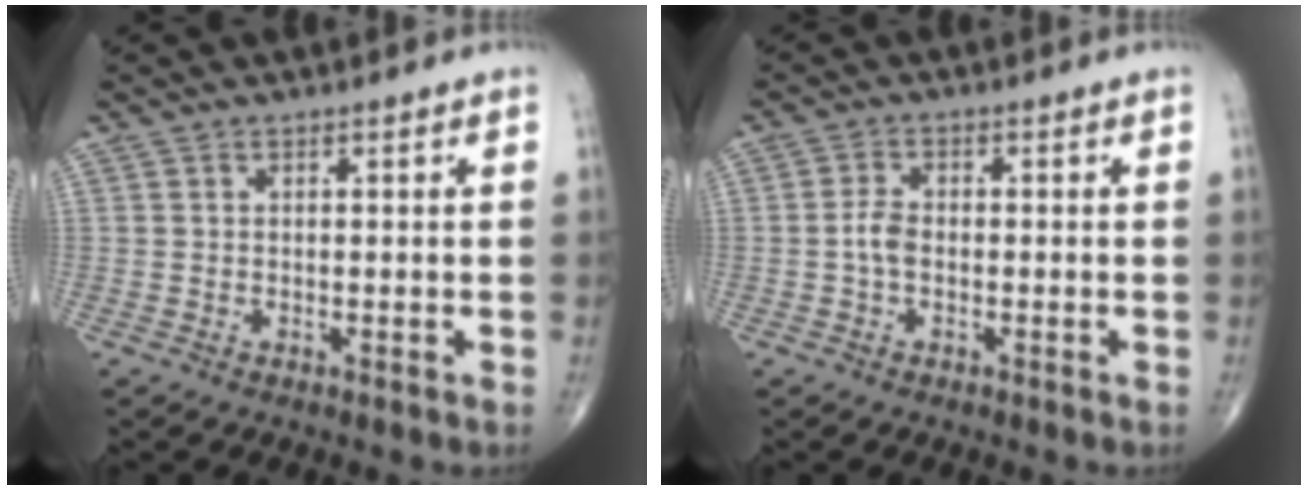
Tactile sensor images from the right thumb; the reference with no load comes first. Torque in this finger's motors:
{"motor_torque": [0.00, -0.13, 0.43, -0.01, 0.02]}